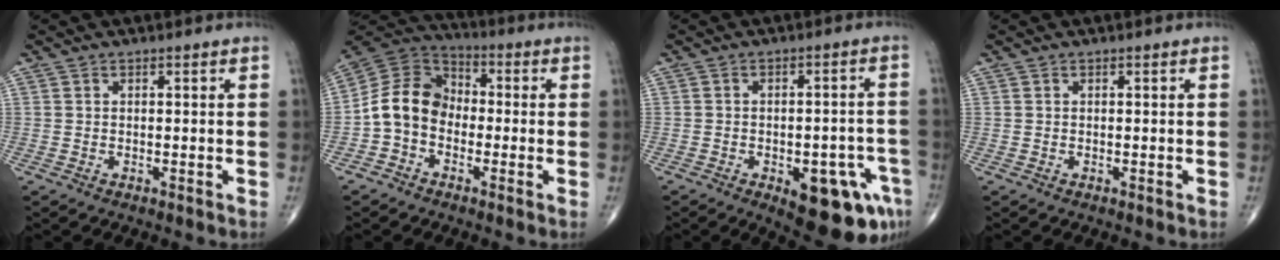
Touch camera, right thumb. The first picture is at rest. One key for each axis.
{"total": 10.5, "fx": -2.2, "fy": 8.2, "fz": 6.1, "tx": -0.101, "ty": 0.041, "tz": -0.058}
{"total": 14.0, "fx": -6.4, "fy": 5.9, "fz": 11.0, "tx": -0.099, "ty": 0.030, "tz": -0.069}
{"total": 0.0}